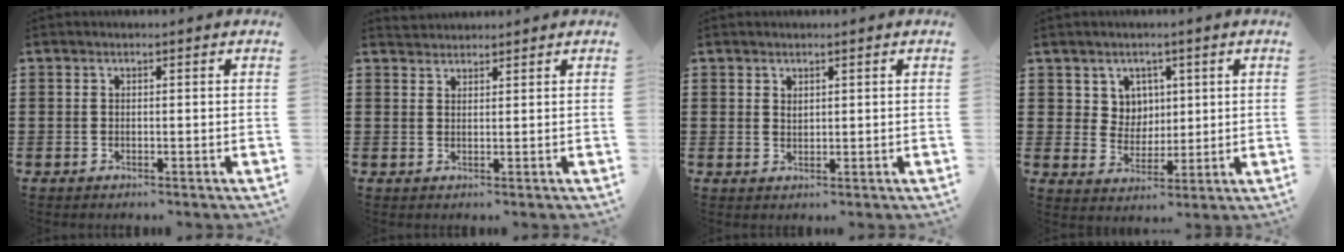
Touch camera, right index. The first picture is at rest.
{"total": 1.5, "force": [1.4, 0.1, -0.5], "torque": [0.007, 0.003, 0.029]}
{"total": 1.1, "force": [1.0, 0.5, 0.2], "torque": [-0.005, 0.002, 0.019]}
{"total": 4.9, "force": [2.2, 4.3, 0.6], "torque": [-0.036, 0.011, 0.042]}